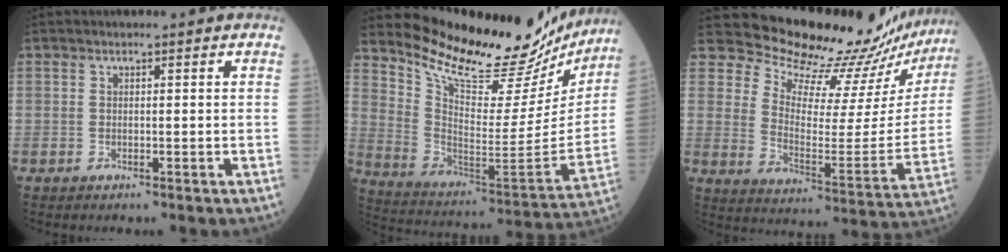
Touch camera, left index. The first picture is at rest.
{"total": 25.6, "force": [23.4, 6.0, 8.3], "torque": [-0.134, -0.074, 0.330]}
{"total": 21.2, "force": [20.7, 2.3, 4.0], "torque": [-0.077, -0.108, 0.265]}